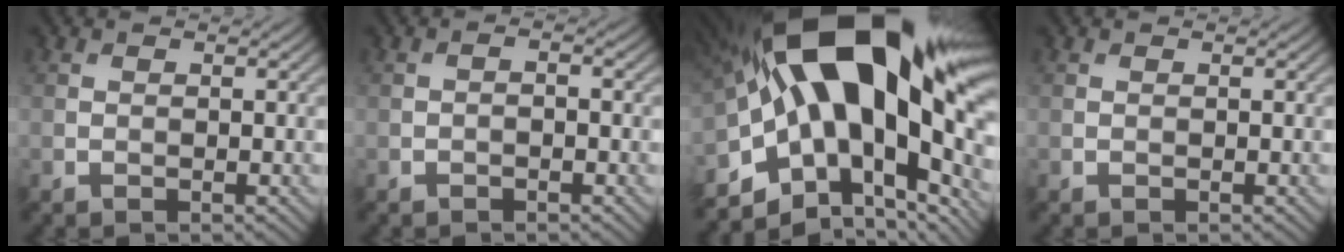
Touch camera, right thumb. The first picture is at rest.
{"total": 1.0, "force": [-0.5, 0.3, 0.8], "torque": [-0.013, 0.001, -0.012]}
{"total": 22.0, "force": [2.6, 11.8, 18.3], "torque": [-0.344, -0.027, 0.057]}
{"total": 0.0}